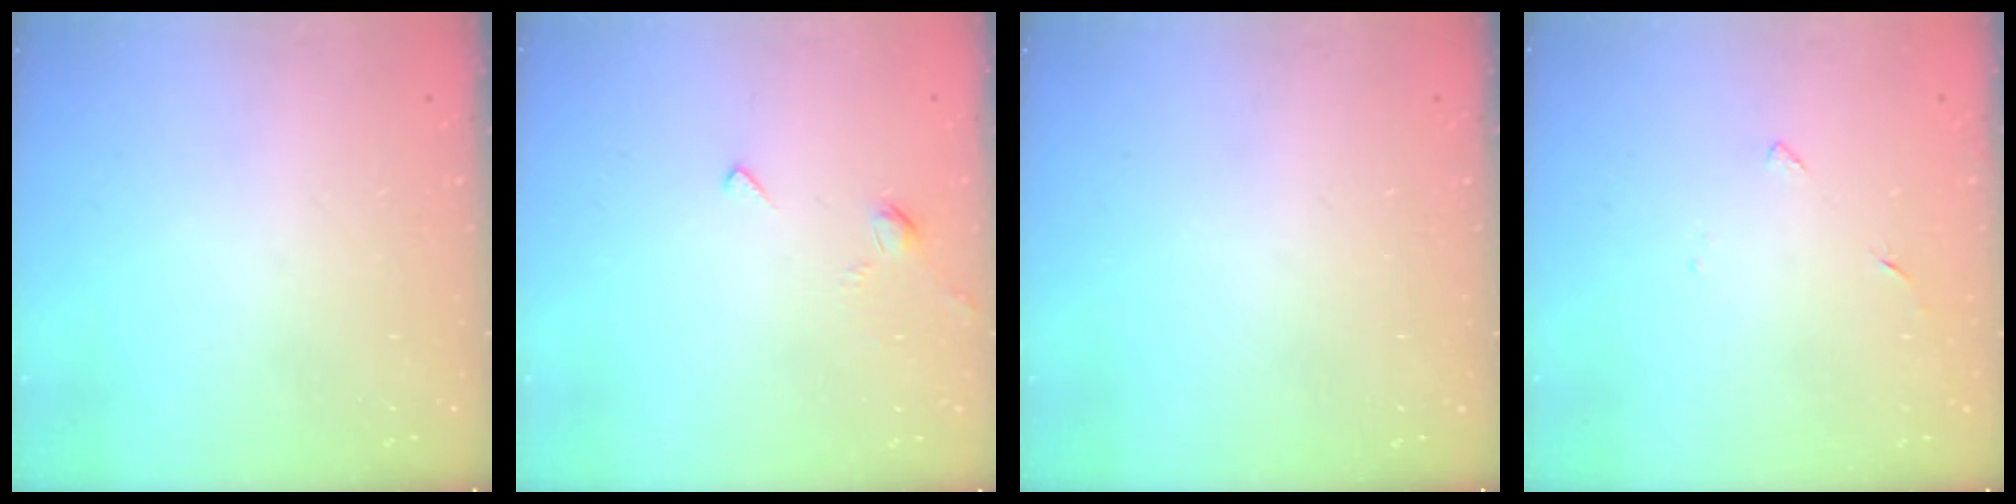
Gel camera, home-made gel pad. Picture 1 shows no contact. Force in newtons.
{"total": 3.2, "press": 3.2, "slide": 0.7}
{"total": 0.0}
{"total": 2.7, "press": 2.6, "slide": 0.3}